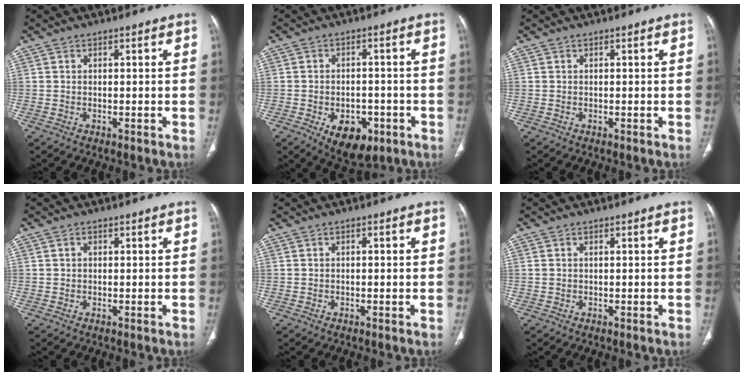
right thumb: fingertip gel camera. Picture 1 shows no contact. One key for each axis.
{"total": 9.6, "fx": -4.1, "fy": 5.9, "fz": 6.3, "tx": -0.070, "ty": 0.013, "tz": -0.049}
{"total": 0.0}
{"total": 0.7, "fx": 0.2, "fy": 0.5, "fz": 0.4, "tx": -0.004, "ty": 0.001, "tz": 0.004}
{"total": 0.8, "fx": 0.0, "fy": 0.3, "fz": 0.7, "tx": -0.015, "ty": 0.002, "tz": 0.002}
{"total": 0.7, "fx": 0.2, "fy": 0.3, "fz": 0.5, "tx": -0.018, "ty": 0.011, "tz": 0.009}